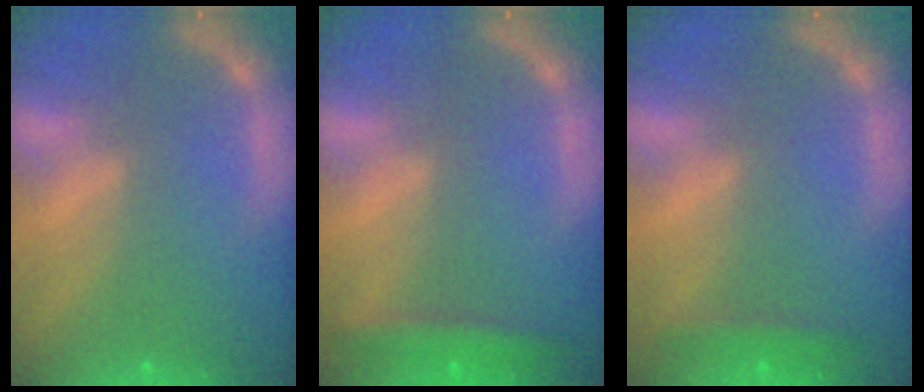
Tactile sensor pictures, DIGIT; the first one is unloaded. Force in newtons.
{"total": 2.9}
{"total": 1.9}